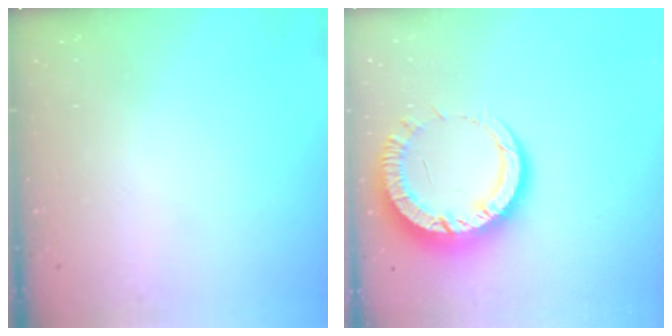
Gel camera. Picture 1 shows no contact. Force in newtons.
{"total": 15.0, "press": 15.0, "slide": 1.4}